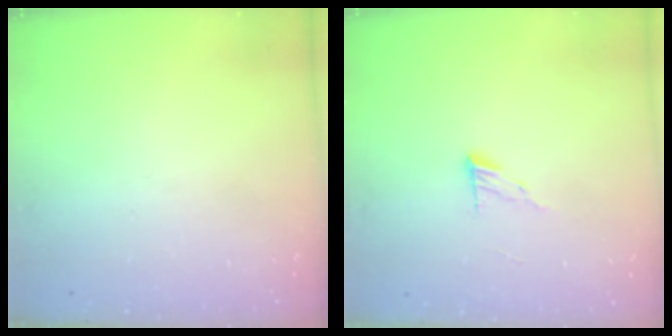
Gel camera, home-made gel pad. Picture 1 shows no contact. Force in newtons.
{"total": 6.1, "press": 6.1, "slide": 0.5}